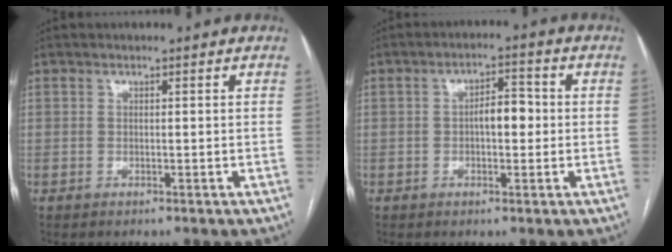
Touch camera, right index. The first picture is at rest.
{"total": 4.5, "force": [-0.2, 2.0, 4.0], "torque": [-0.062, 0.012, -0.005]}